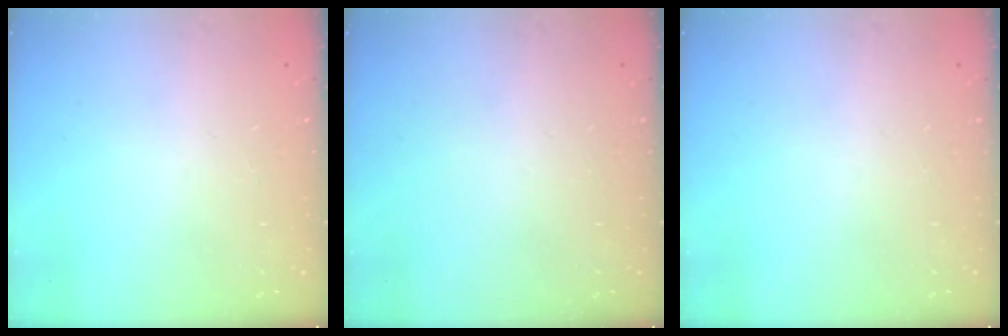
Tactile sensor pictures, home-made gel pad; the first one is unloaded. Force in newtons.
{"total": 0.0}
{"total": 0.0}